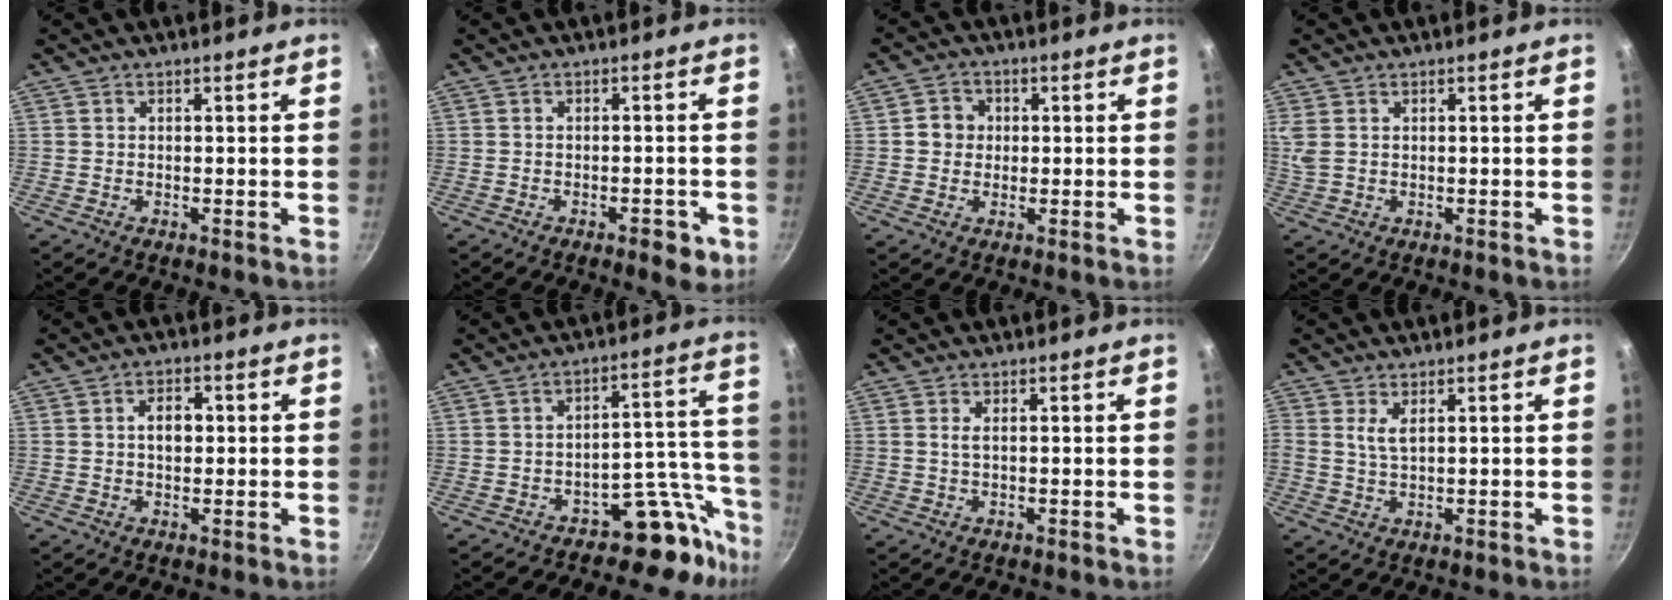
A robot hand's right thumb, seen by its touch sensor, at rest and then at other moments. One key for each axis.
{"total": 4.1, "fx": -2.0, "fy": 1.6, "fz": 3.2, "tx": -0.031, "ty": 0.005, "tz": -0.024}
{"total": 4.2, "fx": 0.3, "fy": 3.9, "fz": 1.6, "tx": -0.006, "ty": 0.007, "tz": 0.001}
{"total": 2.7, "fx": 0.7, "fy": 1.7, "fz": 2.0, "tx": -0.067, "ty": 0.006, "tz": 0.020}
{"total": 4.1, "fx": 0.5, "fy": 2.6, "fz": 3.1, "tx": -0.041, "ty": 0.008, "tz": 0.006}
{"total": 9.1, "fx": -7.5, "fy": 4.1, "fz": 3.1, "tx": 0.025, "ty": 0.137, "tz": -0.114}
{"total": 1.1, "fx": 0.3, "fy": 0.4, "fz": 1.0, "tx": -0.029, "ty": 0.004, "tz": 0.008}
{"total": 2.8, "fx": 1.1, "fy": 1.2, "fz": 2.3, "tx": -0.049, "ty": -0.004, "tz": 0.027}